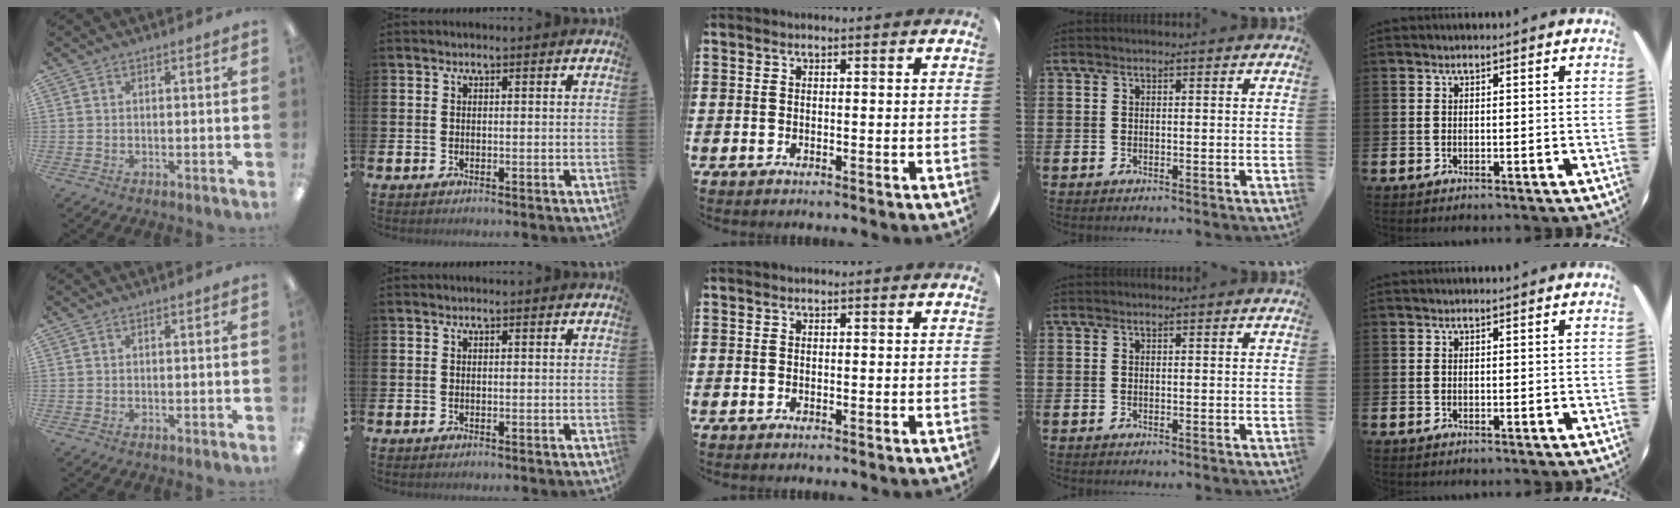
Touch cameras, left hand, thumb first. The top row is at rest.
{}